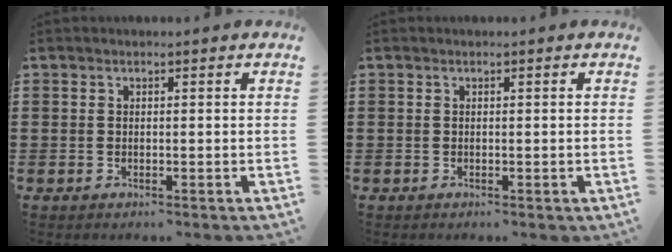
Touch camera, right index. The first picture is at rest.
{"total": 0.0}